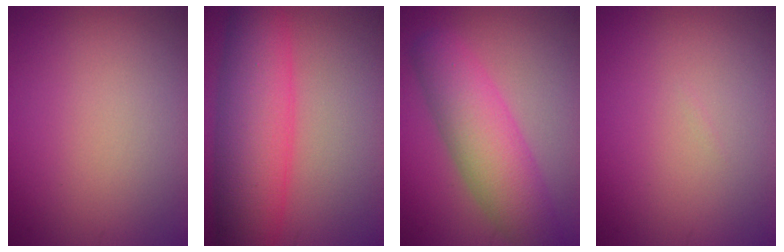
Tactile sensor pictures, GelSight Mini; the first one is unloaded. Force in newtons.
{"total": 8.8, "press": 8.8, "slide": 0.2}
{"total": 6.7, "press": 6.7, "slide": 0.1}
{"total": 0.0}